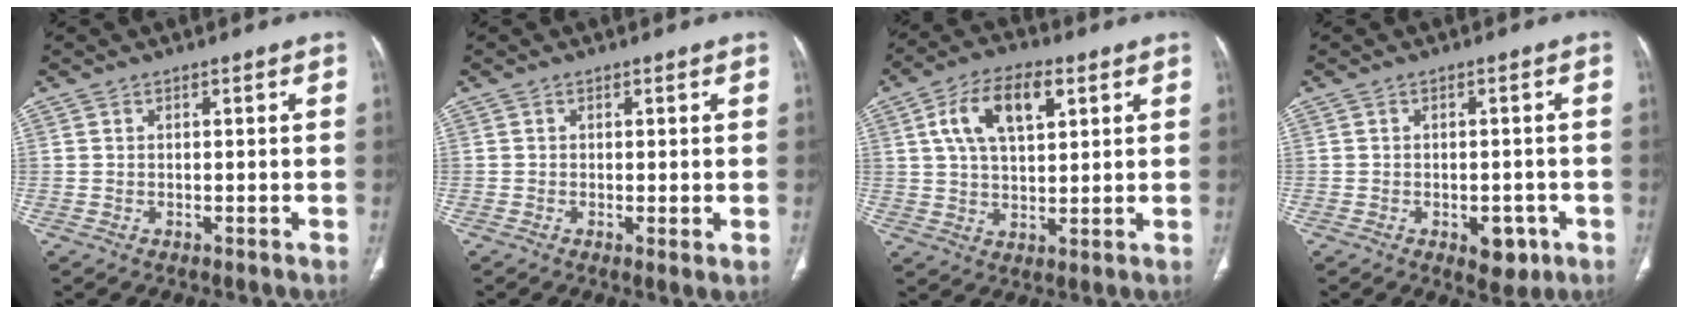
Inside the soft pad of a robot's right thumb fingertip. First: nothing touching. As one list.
[{"total": 1.4, "force": [-0.2, 0.2, 1.4], "torque": [-0.030, -0.009, -0.006]}, {"total": 11.6, "force": [4.3, 6.0, 8.9], "torque": [-0.150, 0.002, 0.075]}, {"total": 4.8, "force": [-2.1, 2.8, 3.3], "torque": [-0.021, 0.005, -0.019]}]